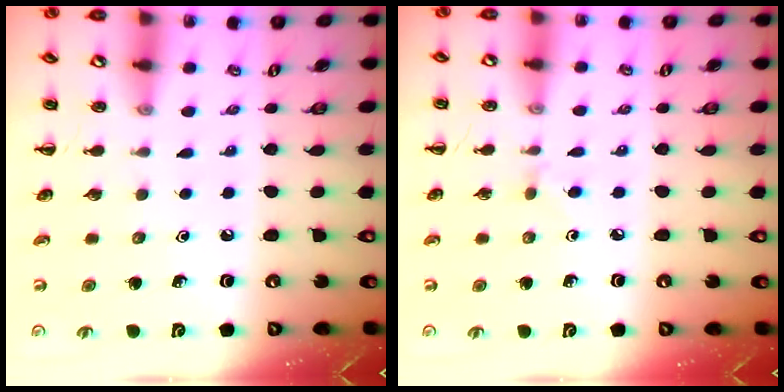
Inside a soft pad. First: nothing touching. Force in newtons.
{"total": 2.6, "press": 2.4, "slide": 1.1}